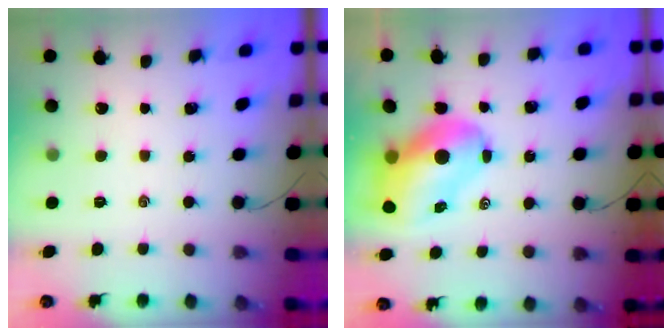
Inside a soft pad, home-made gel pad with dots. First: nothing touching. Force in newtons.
{"total": 10.8, "press": 10.3, "slide": 3.1}